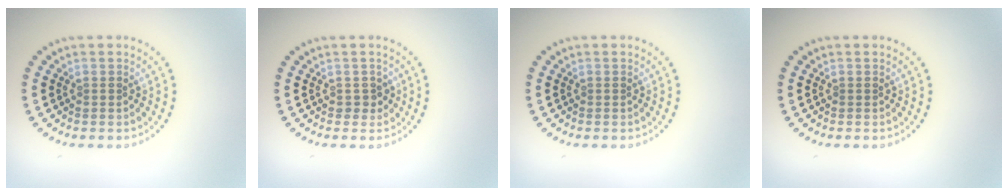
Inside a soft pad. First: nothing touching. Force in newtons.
{"total": 1.1, "press": 1.1, "slide": 0.4}
{"total": 0.0}
{"total": 0.0}